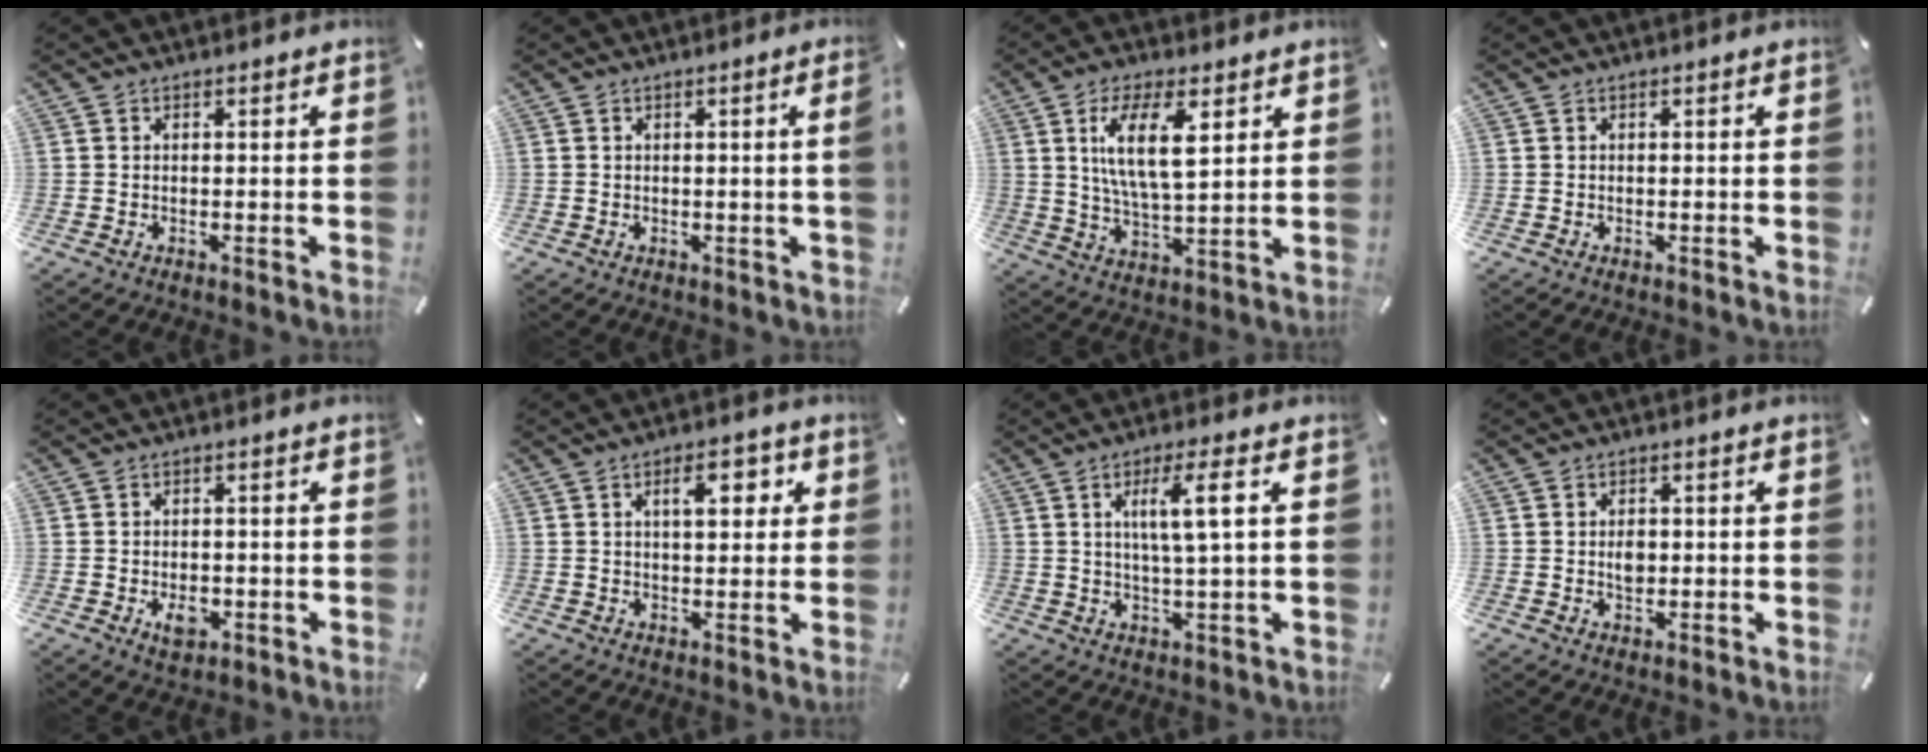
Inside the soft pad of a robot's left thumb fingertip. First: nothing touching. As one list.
[{"total": 2.9, "force": [0.3, -0.3, 2.9], "torque": [-0.049, -0.008, 0.004]}, {"total": 12.0, "force": [4.8, 4.4, 10.1], "torque": [-0.187, -0.005, 0.080]}, {"total": 0.0}, {"total": 4.5, "force": [-1.2, 3.0, 3.1], "torque": [-0.056, 0.000, -0.022]}, {"total": 7.1, "force": [2.7, 3.0, 5.8], "torque": [-0.083, -0.006, 0.037]}, {"total": 7.9, "force": [2.2, 0.3, 7.6], "torque": [-0.151, 0.003, 0.030]}, {"total": 2.7, "force": [0.2, 1.9, 1.9], "torque": [-0.024, -0.003, 0.000]}]